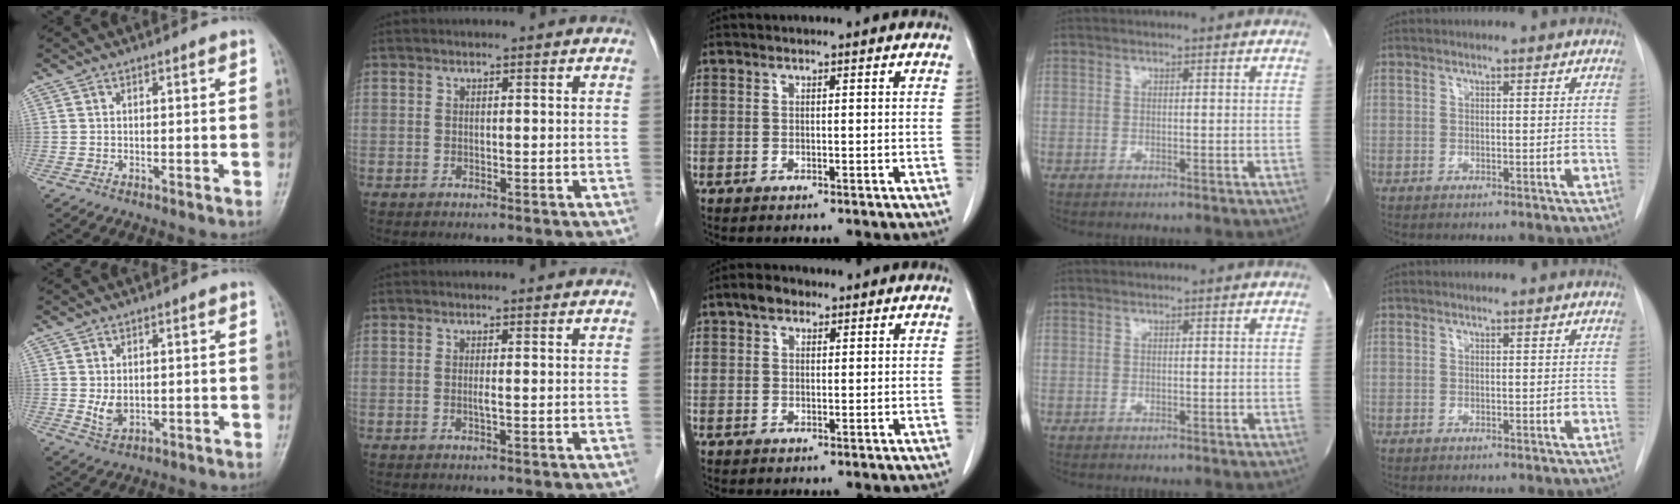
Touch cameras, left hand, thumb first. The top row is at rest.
{"thumb": {"total": 3.6, "force": [0.2, 2.5, 2.6], "torque": [-0.039, -0.009, 0.011]}, "index": {"total": 0.7, "force": [0.0, -0.2, 0.6], "torque": [-0.013, -0.001, -0.001]}, "middle": {"total": 2.9, "force": [1.8, 1.8, 1.5], "torque": [-0.031, 0.011, 0.029]}}